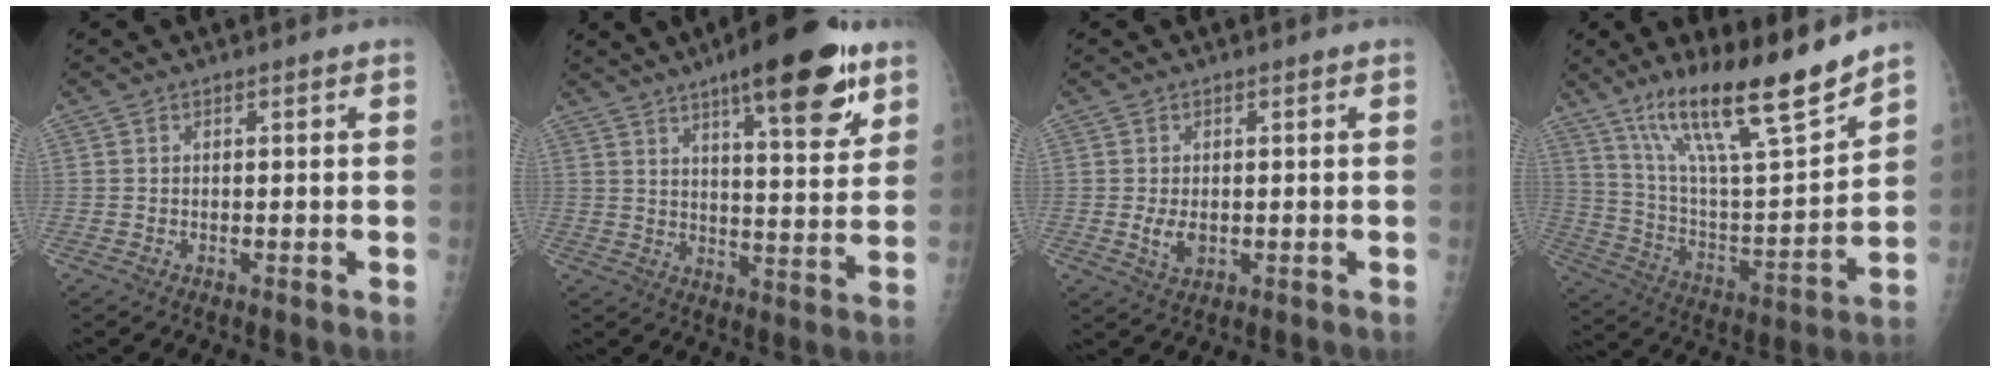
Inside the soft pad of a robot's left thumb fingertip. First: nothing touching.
{"total": 18.1, "force": [10.7, 5.0, 13.7], "torque": [-0.166, -0.047, 0.155]}
{"total": 3.4, "force": [-0.2, 2.2, 2.5], "torque": [-0.043, -0.007, 0.001]}
{"total": 22.0, "force": [16.1, 3.5, 14.6], "torque": [-0.225, -0.075, 0.285]}